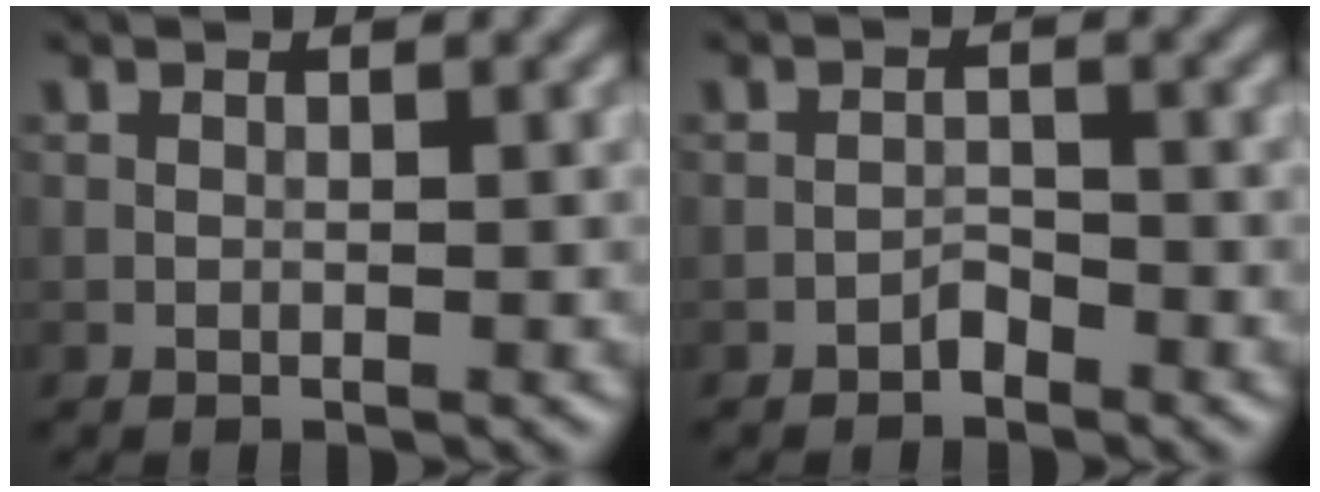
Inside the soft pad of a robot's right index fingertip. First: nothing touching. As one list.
[{"total": 1.1, "force": [-1.0, 0.5, 0.4], "torque": [-0.003, 0.005, -0.018]}]